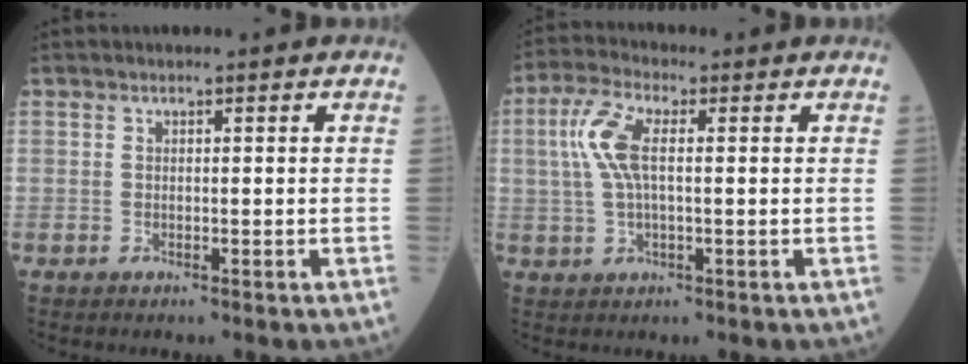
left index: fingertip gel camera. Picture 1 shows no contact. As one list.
[{"total": 6.5, "force": [0.9, 2.0, 6.2], "torque": [-0.152, 0.016, 0.017]}]